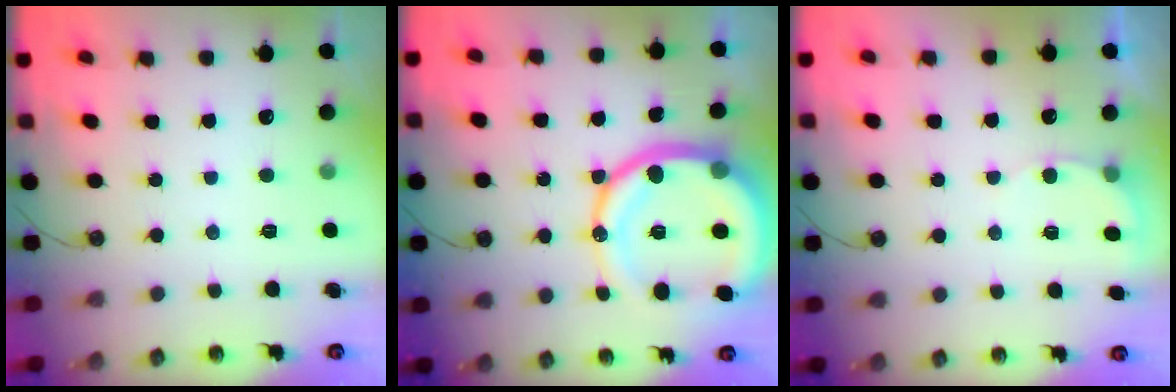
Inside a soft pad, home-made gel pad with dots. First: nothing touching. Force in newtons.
{"total": 21.2, "press": 21.0, "slide": 3.0}
{"total": 4.5, "press": 4.4, "slide": 1.0}